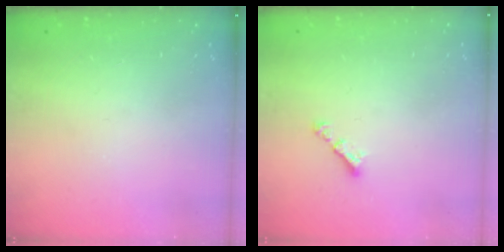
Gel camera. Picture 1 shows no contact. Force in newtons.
{"total": 3.1, "press": 3.1, "slide": 0.1}